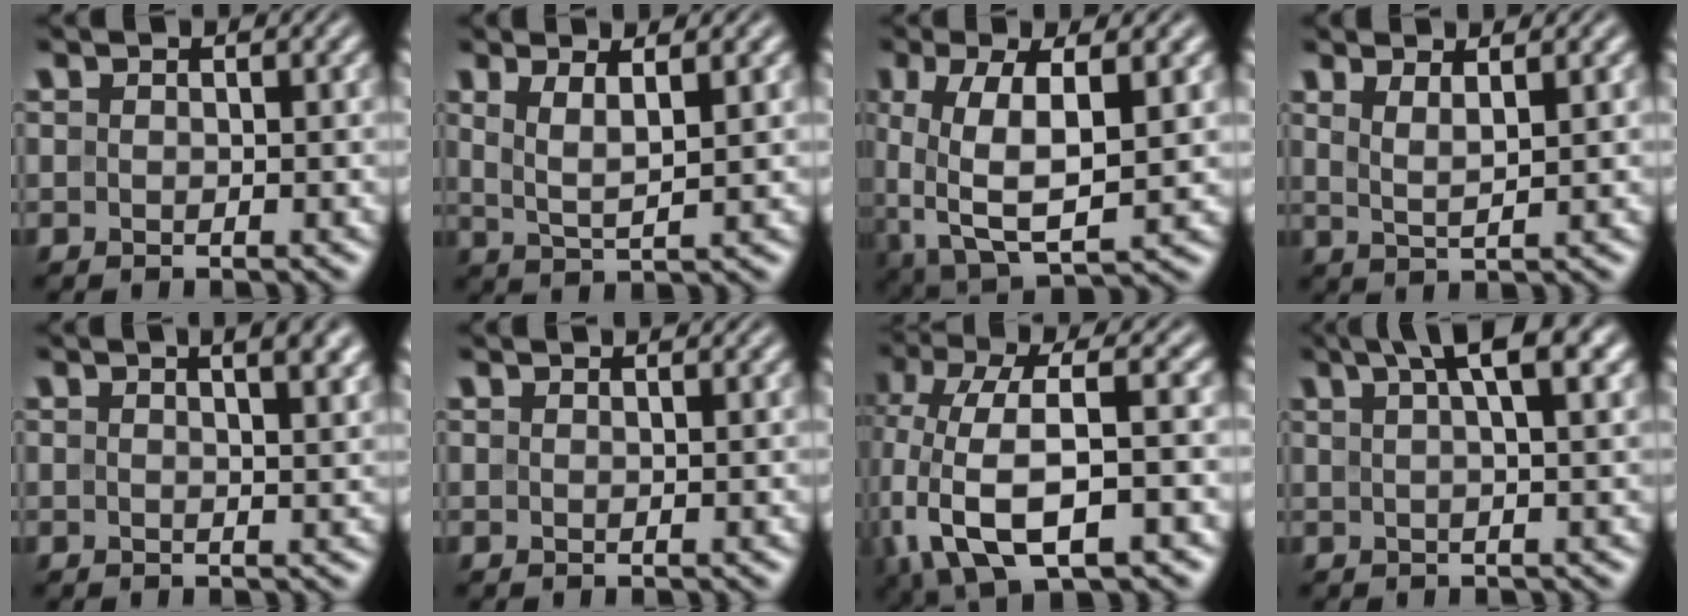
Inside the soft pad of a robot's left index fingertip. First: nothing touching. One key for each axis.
{"total": 2.8, "fx": 1.5, "fy": 0.5, "fz": 2.4, "tx": -0.044, "ty": -0.004, "tz": 0.028}
{"total": 8.2, "fx": 0.7, "fy": 3.4, "fz": 7.4, "tx": -0.148, "ty": 0.003, "tz": 0.009}
{"total": 2.2, "fx": 1.4, "fy": 0.4, "fz": 1.7, "tx": -0.026, "ty": -0.002, "tz": 0.023}
{"total": 4.7, "fx": 2.4, "fy": 1.8, "fz": 3.6, "tx": -0.023, "ty": 0.020, "tz": 0.006}
{"total": 1.2, "fx": 1.2, "fy": 0.1, "fz": 0.3, "tx": -0.011, "ty": -0.003, "tz": 0.008}
{"total": 9.5, "fx": -2.0, "fy": 3.9, "fz": 8.5, "tx": -0.176, "ty": 0.000, "tz": -0.040}
{"total": 5.5, "fx": 3.0, "fy": 1.1, "fz": 4.5, "tx": -0.054, "ty": 0.019, "tz": 0.038}